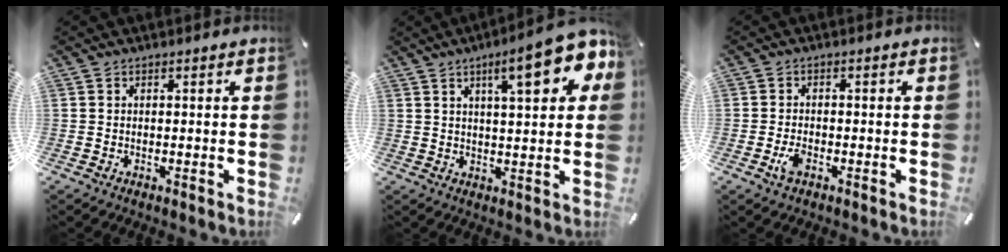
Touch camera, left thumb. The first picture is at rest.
{"total": 14.4, "force": [7.0, 4.2, 11.9], "torque": [-0.170, -0.025, 0.107]}
{"total": 3.0, "force": [-1.4, 1.5, 2.1], "torque": [-0.057, 0.000, -0.031]}